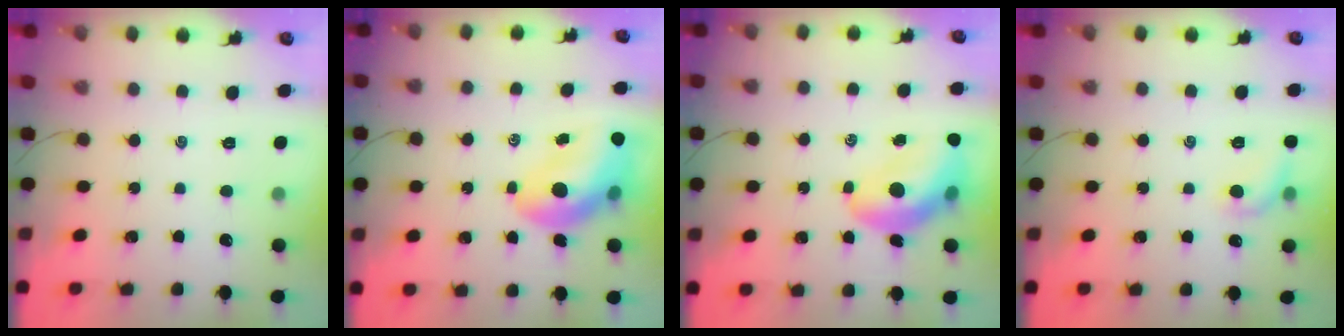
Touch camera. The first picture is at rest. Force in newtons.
{"total": 12.9, "press": 12.4, "slide": 3.6}
{"total": 12.9, "press": 12.4, "slide": 3.4}
{"total": 7.5, "press": 7.3, "slide": 1.8}